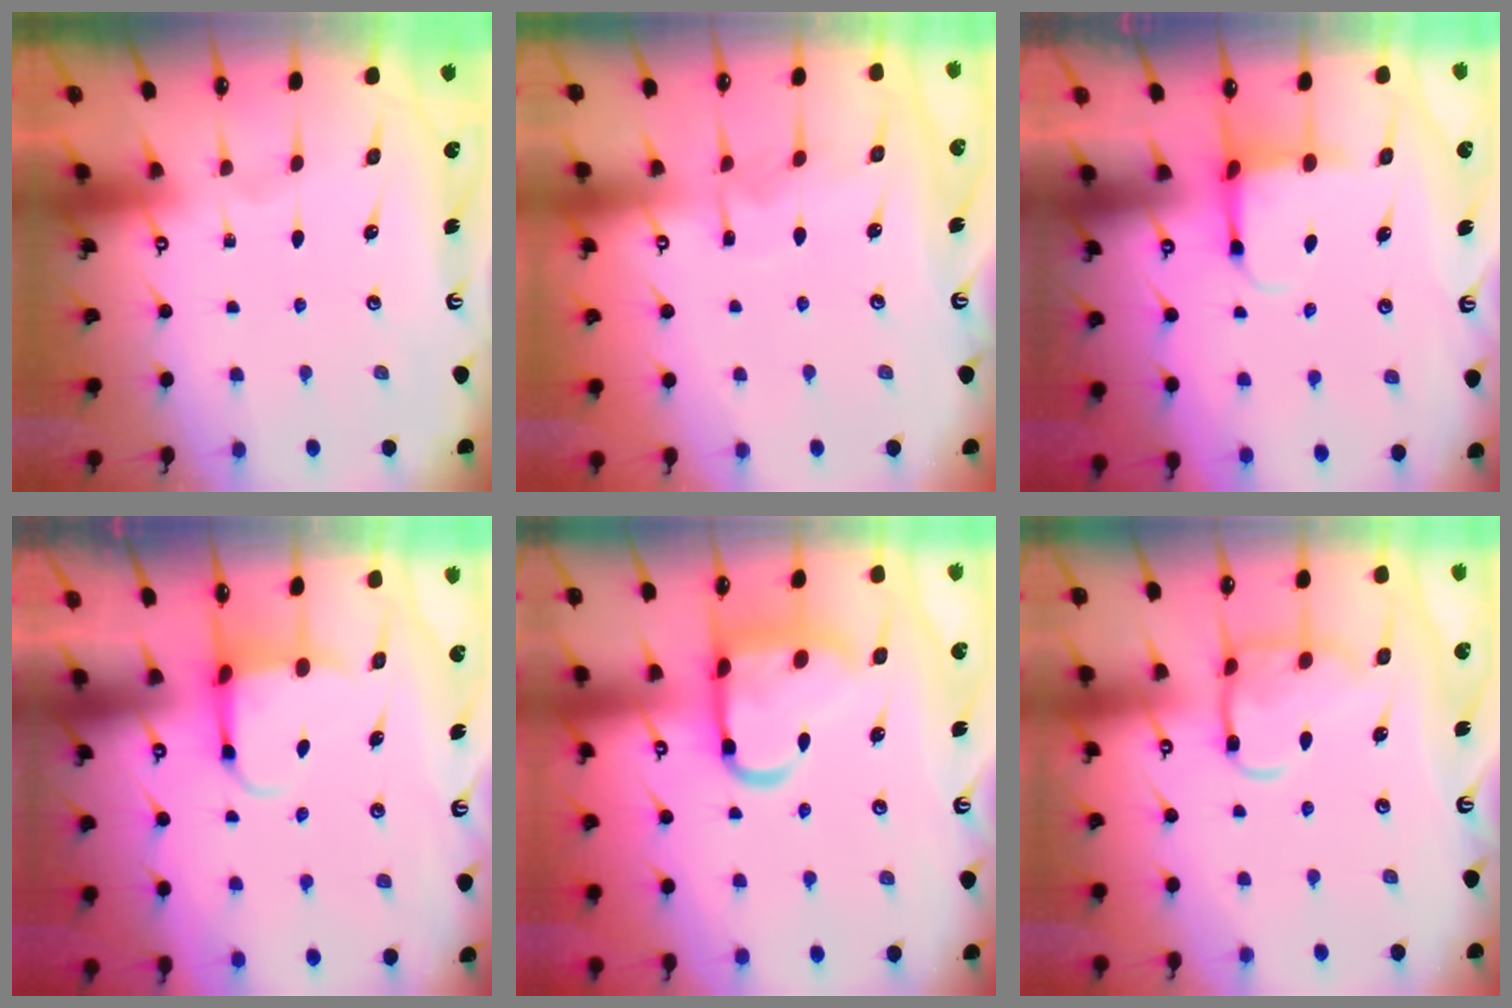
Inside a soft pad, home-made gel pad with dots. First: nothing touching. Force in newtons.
{"total": 5.1, "press": 5.1, "slide": 0.2}
{"total": 3.8, "press": 3.6, "slide": 1.3}
{"total": 4.0, "press": 3.8, "slide": 1.1}
{"total": 15.0, "press": 15.0, "slide": 1.3}
{"total": 13.8, "press": 13.8, "slide": 1.1}